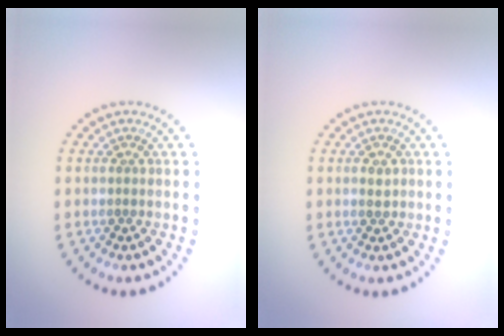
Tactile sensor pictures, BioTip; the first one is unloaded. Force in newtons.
{"total": 1.1, "press": 1.1, "slide": 0.1}